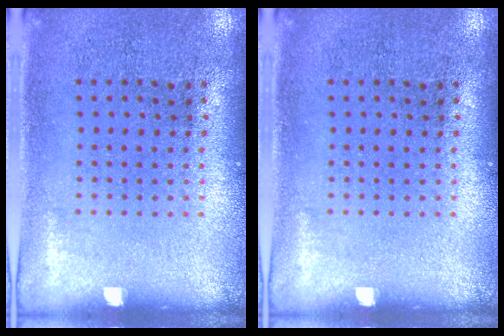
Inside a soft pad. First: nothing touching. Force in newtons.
{"total": 0.0}